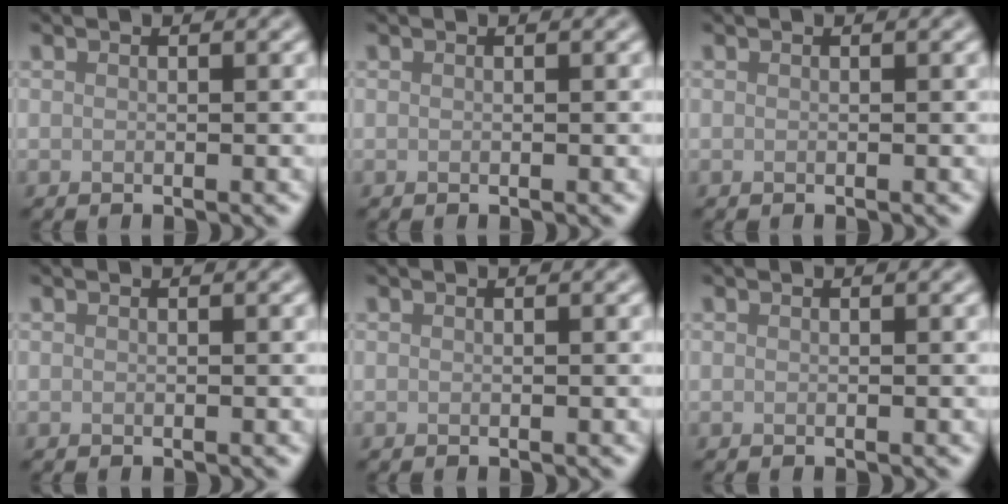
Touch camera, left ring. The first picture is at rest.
{"total": 0.0}
{"total": 0.0}
{"total": 0.0}
{"total": 0.0}
{"total": 0.0}